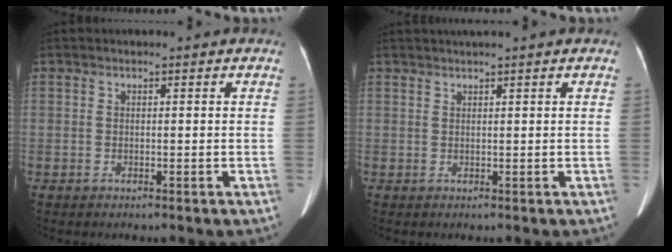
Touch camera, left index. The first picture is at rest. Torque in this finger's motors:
{"motor_torque": [-0.09, -0.06, 0.01, 0.05]}